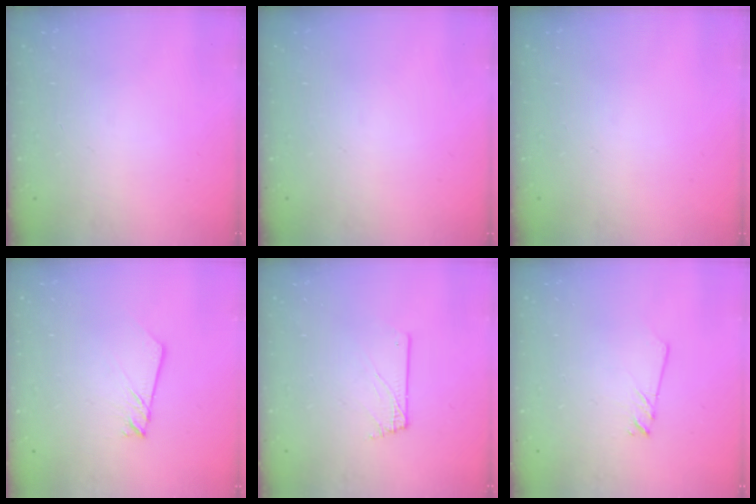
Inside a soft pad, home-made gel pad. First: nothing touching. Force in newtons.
{"total": 0.0}
{"total": 0.0}
{"total": 2.5, "press": 2.5, "slide": 0.2}
{"total": 1.3, "press": 1.3, "slide": 0.1}
{"total": 2.0, "press": 2.0, "slide": 0.2}